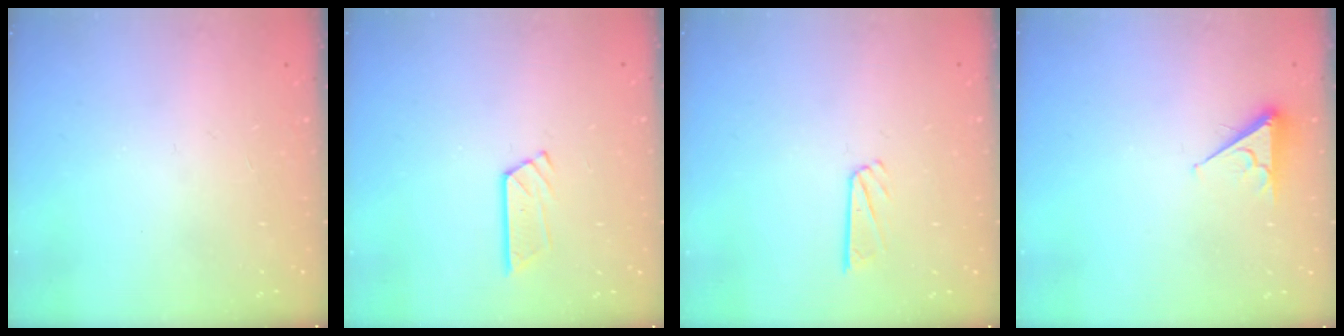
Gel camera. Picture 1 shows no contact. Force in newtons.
{"total": 5.2, "press": 5.2, "slide": 0.3}
{"total": 5.9, "press": 5.9, "slide": 0.4}
{"total": 3.9, "press": 3.8, "slide": 0.6}